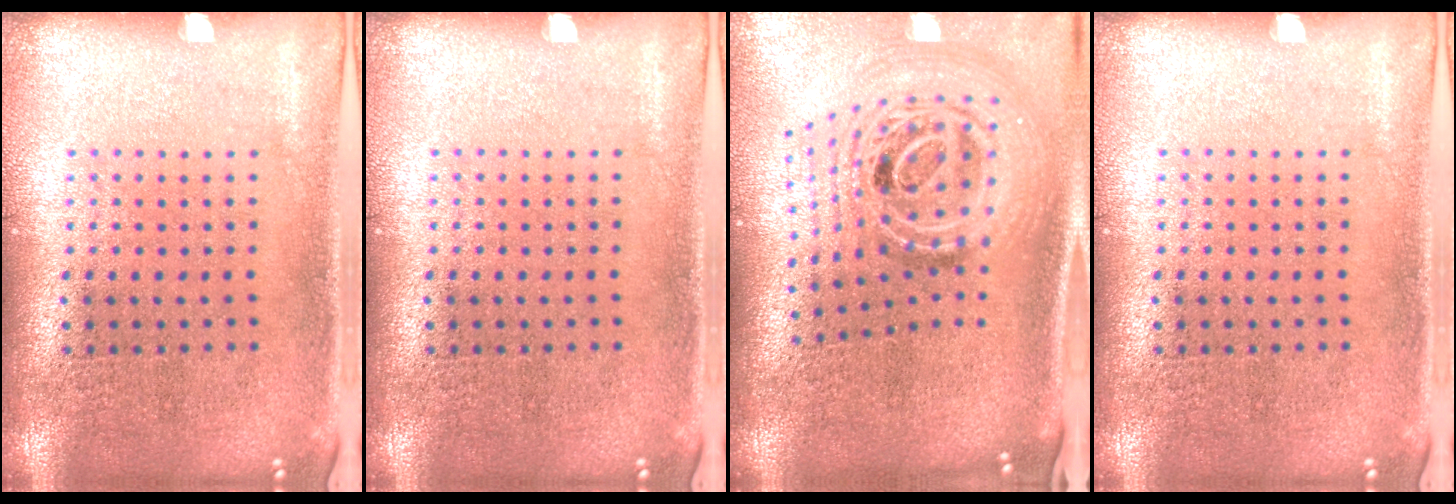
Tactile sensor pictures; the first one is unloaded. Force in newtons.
{"total": 0.0}
{"total": 2.4, "press": 1.7, "slide": 1.6}
{"total": 0.0}